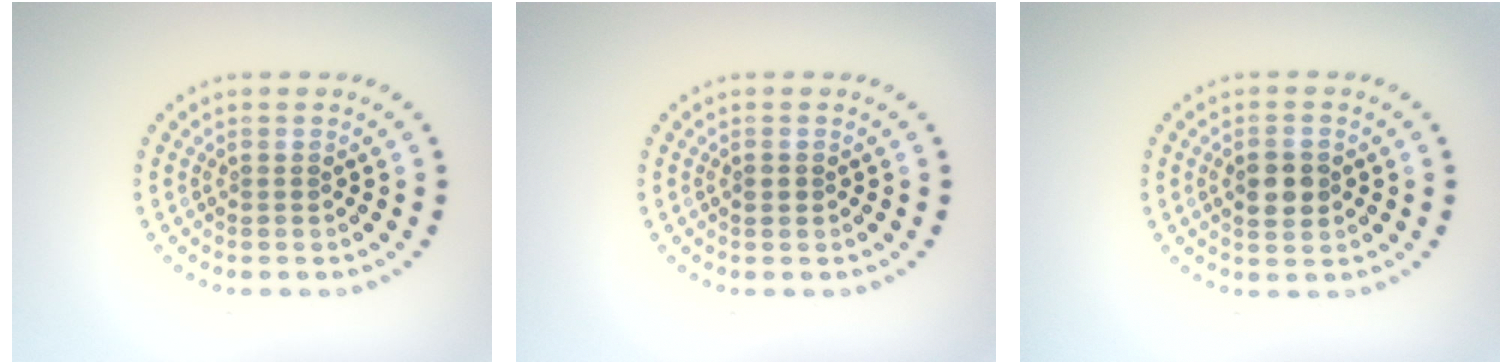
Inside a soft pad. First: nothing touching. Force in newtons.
{"total": 1.0, "press": 0.9, "slide": 0.2}
{"total": 3.0, "press": 3.0, "slide": 0.1}